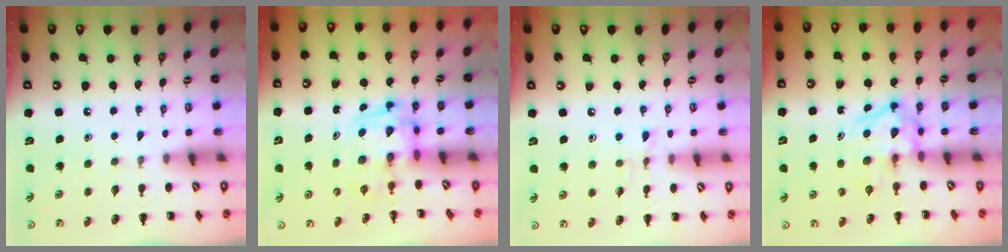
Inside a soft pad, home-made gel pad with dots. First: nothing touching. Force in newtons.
{"total": 2.8, "press": 2.8, "slide": 0.5}
{"total": 6.7, "press": 6.6, "slide": 1.5}
{"total": 3.8, "press": 3.8, "slide": 0.4}